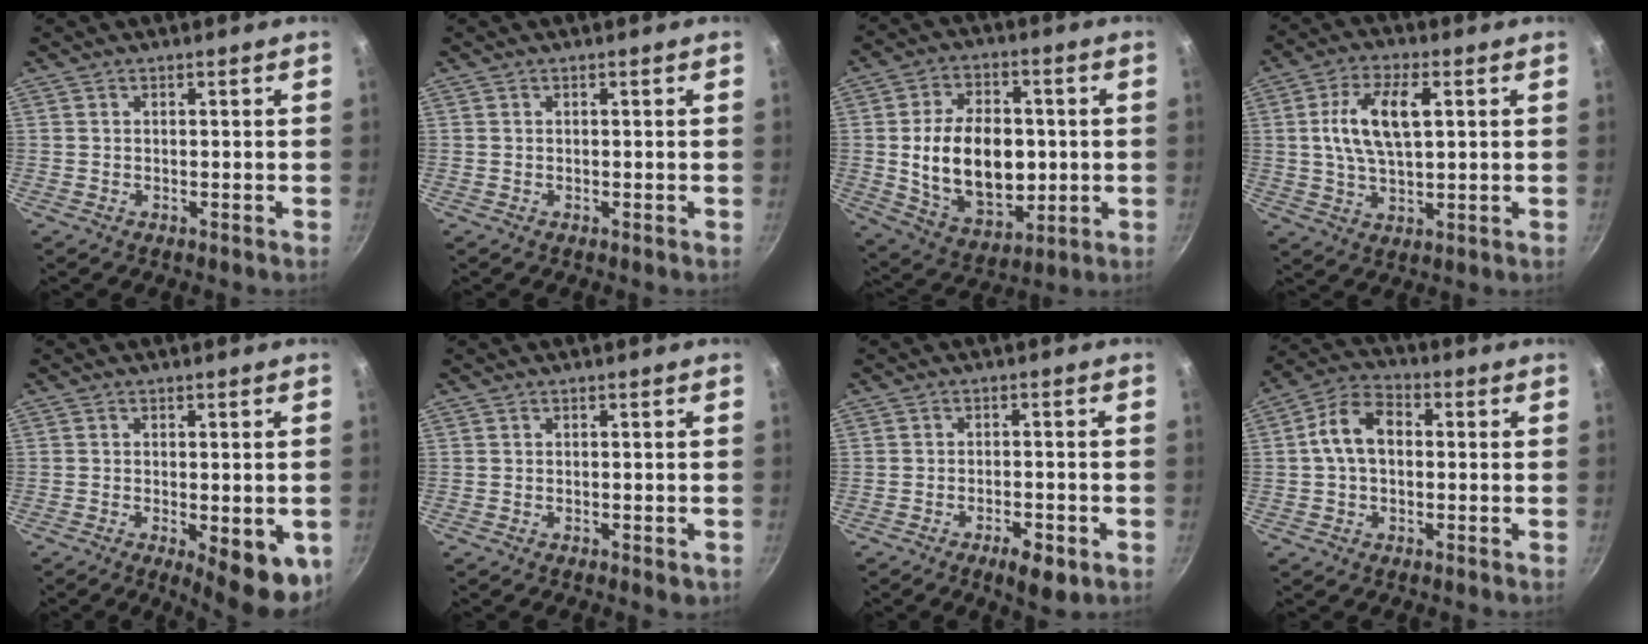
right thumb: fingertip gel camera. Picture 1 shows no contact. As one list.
[{"total": 0.0}, {"total": 18.3, "force": [-0.2, 12.1, 13.8], "torque": [-0.204, 0.001, 0.011]}, {"total": 11.2, "force": [2.2, 5.3, 9.6], "torque": [-0.174, 0.007, 0.038]}, {"total": 10.7, "force": [-3.1, 3.7, 9.5], "torque": [-0.099, -0.003, -0.031]}, {"total": 1.5, "force": [-0.7, 0.6, 1.2], "torque": [-0.018, -0.003, -0.009]}, {"total": 5.8, "force": [-3.0, 2.0, 4.5], "torque": [-0.064, 0.015, -0.040]}, {"total": 8.8, "force": [0.5, 6.0, 6.5], "torque": [-0.105, 0.027, -0.005]}]